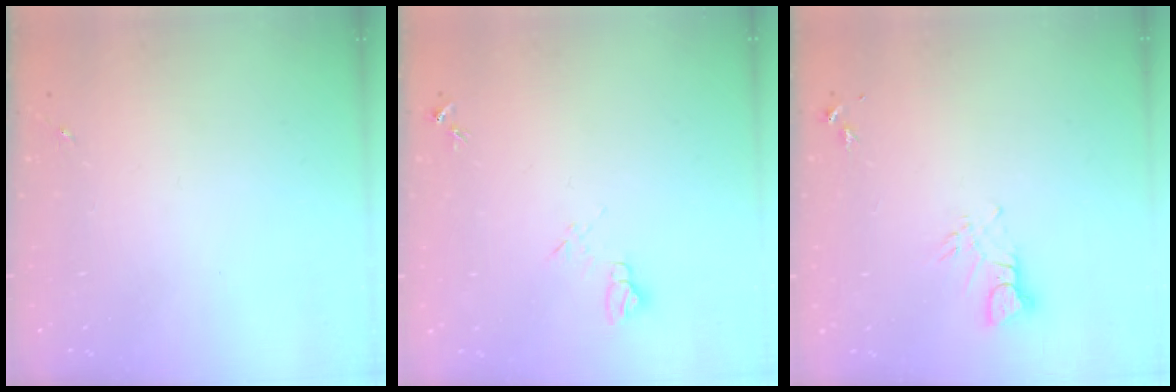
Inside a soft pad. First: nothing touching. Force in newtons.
{"total": 7.1, "press": 7.1, "slide": 0.7}
{"total": 3.9, "press": 3.9, "slide": 0.4}